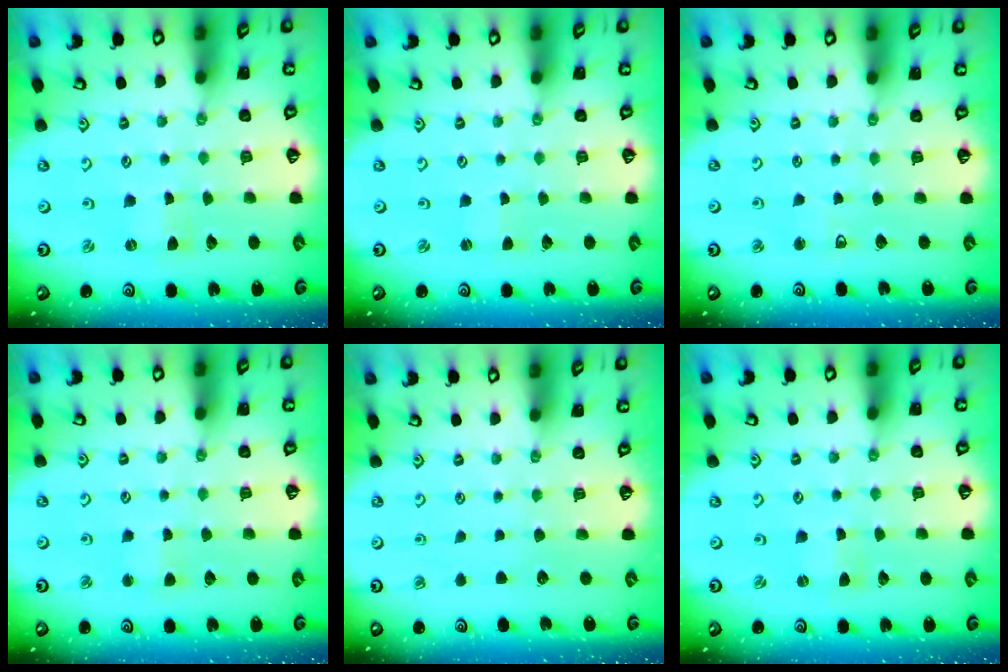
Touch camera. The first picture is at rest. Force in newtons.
{"total": 0.0}
{"total": 2.9, "press": 2.9, "slide": 0.6}
{"total": 3.0, "press": 3.0, "slide": 0.2}
{"total": 0.0}
{"total": 0.0}